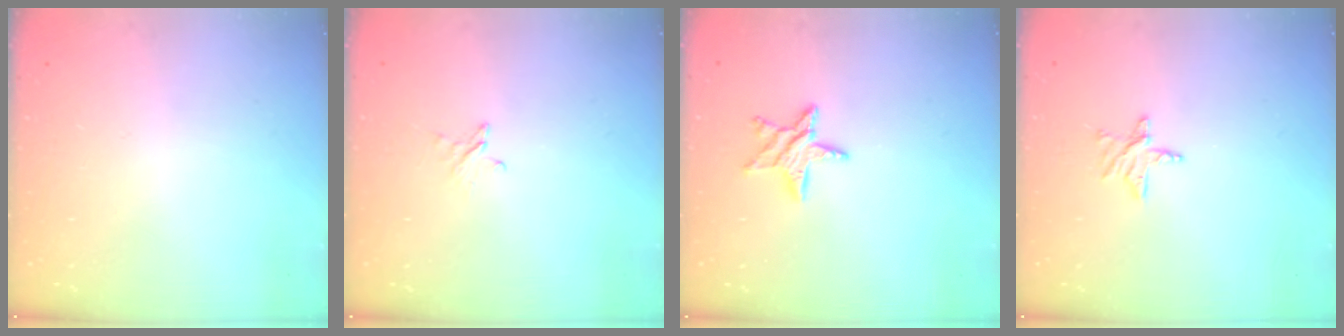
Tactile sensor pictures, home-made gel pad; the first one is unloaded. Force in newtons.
{"total": 2.4, "press": 2.4, "slide": 0.2}
{"total": 7.1, "press": 7.1, "slide": 0.1}
{"total": 5.6, "press": 5.5, "slide": 0.5}